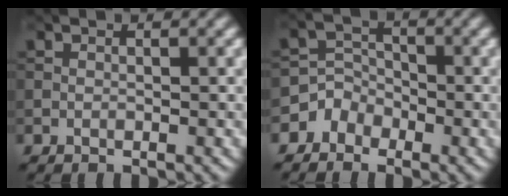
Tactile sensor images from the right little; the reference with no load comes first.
{"total": 3.5, "force": [-2.5, 2.5, 0.0], "torque": [0.032, 0.008, -0.059]}